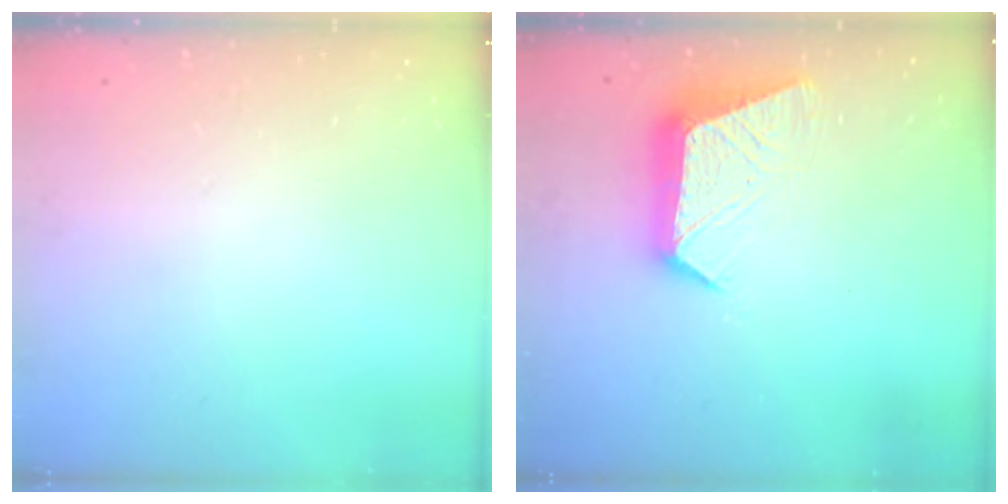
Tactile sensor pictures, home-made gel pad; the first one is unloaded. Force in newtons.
{"total": 11.4, "press": 11.4, "slide": 1.0}